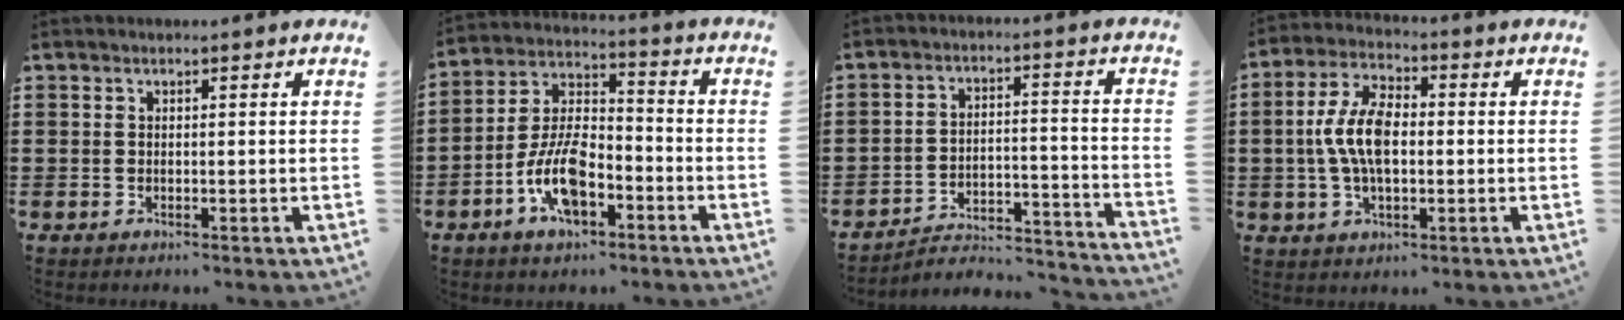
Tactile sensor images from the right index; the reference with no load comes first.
{"total": 9.8, "force": [-3.9, 4.6, 7.6], "torque": [-0.172, 0.003, -0.076]}
{"total": 3.3, "force": [-2.9, 1.0, 1.1], "torque": [-0.027, -0.002, -0.067]}
{"total": 8.3, "force": [-0.1, 4.1, 7.2], "torque": [-0.161, 0.005, -0.008]}